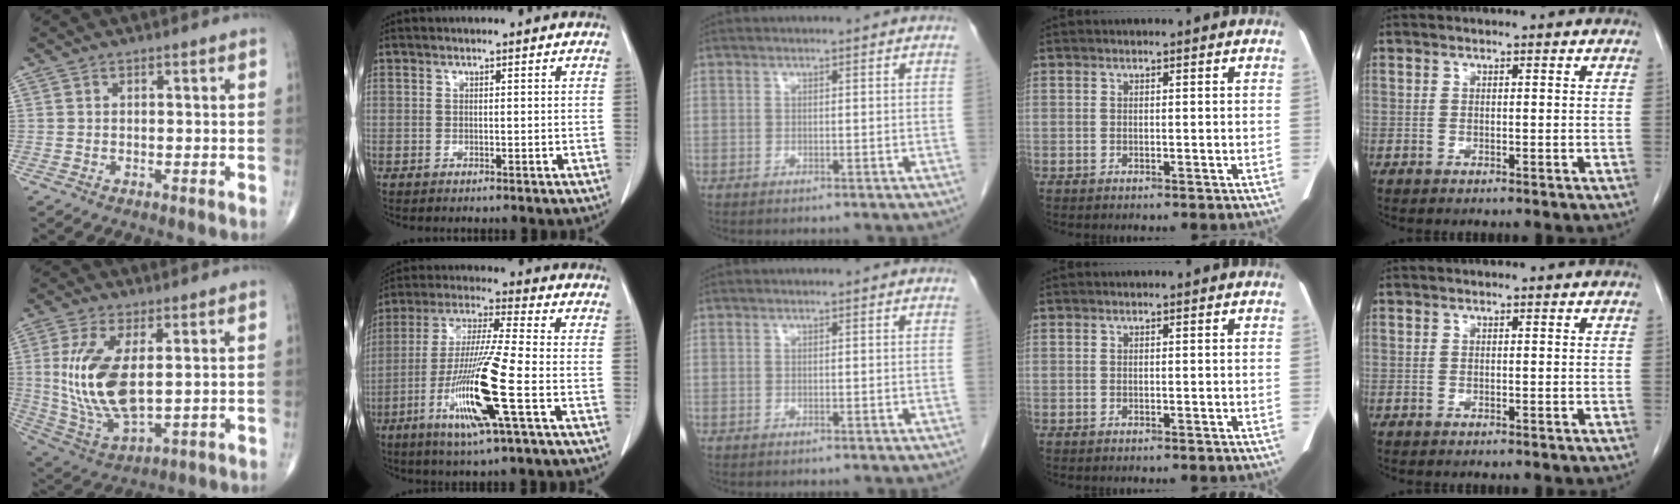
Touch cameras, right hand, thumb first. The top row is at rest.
{"thumb": {"total": 15.3, "force": [2.0, 6.9, 13.5], "torque": [-0.282, -0.020, 0.053]}, "index": {"total": 15.0, "force": [-5.4, -0.4, 14.0], "torque": [-0.286, -0.023, -0.104]}}